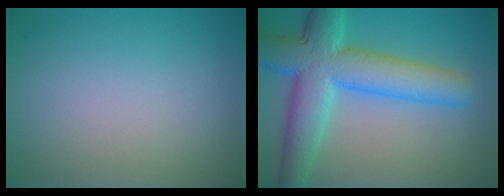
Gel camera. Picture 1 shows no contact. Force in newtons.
{"total": 9.3, "press": 9.3, "slide": 0.3}